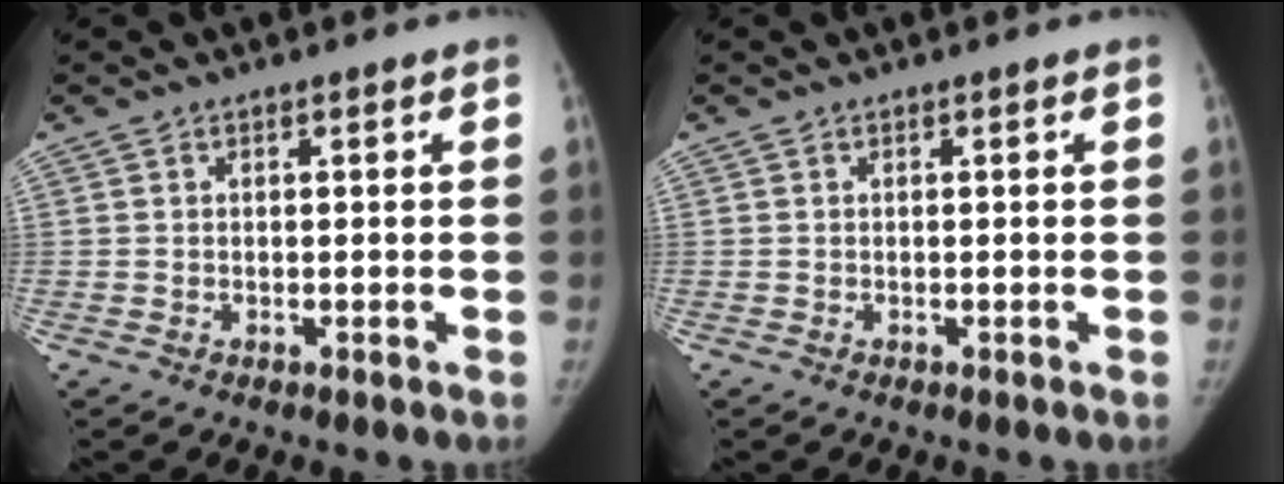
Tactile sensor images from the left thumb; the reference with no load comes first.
{"total": 0.0}